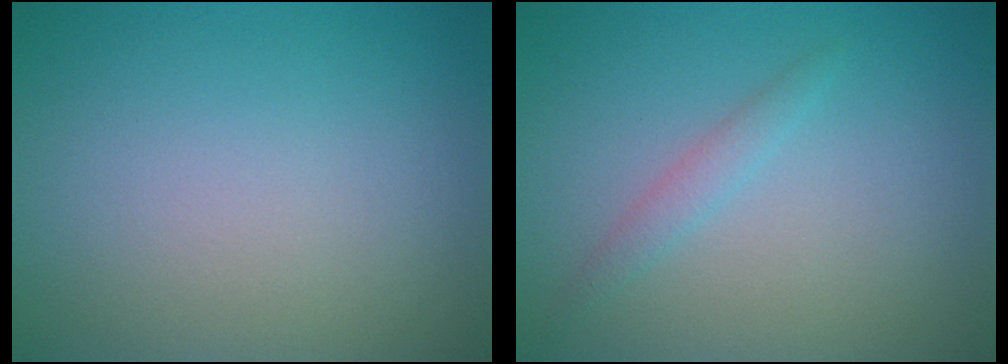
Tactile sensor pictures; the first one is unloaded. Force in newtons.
{"total": 1.3, "press": 1.3, "slide": 0.1}